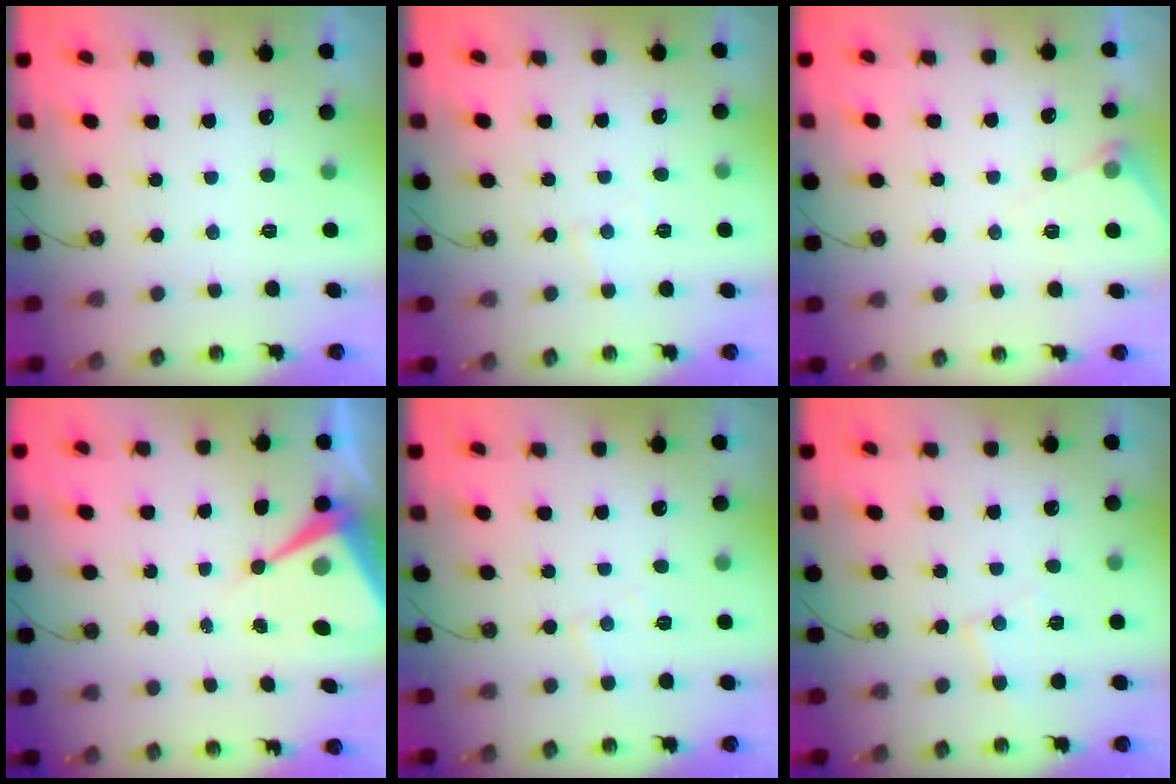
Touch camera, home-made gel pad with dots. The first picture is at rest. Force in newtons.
{"total": 3.7, "press": 3.7, "slide": 0.5}
{"total": 6.4, "press": 6.4, "slide": 0.5}
{"total": 9.4, "press": 9.4, "slide": 0.4}
{"total": 5.0, "press": 5.0, "slide": 0.7}
{"total": 6.8, "press": 6.8, "slide": 0.3}